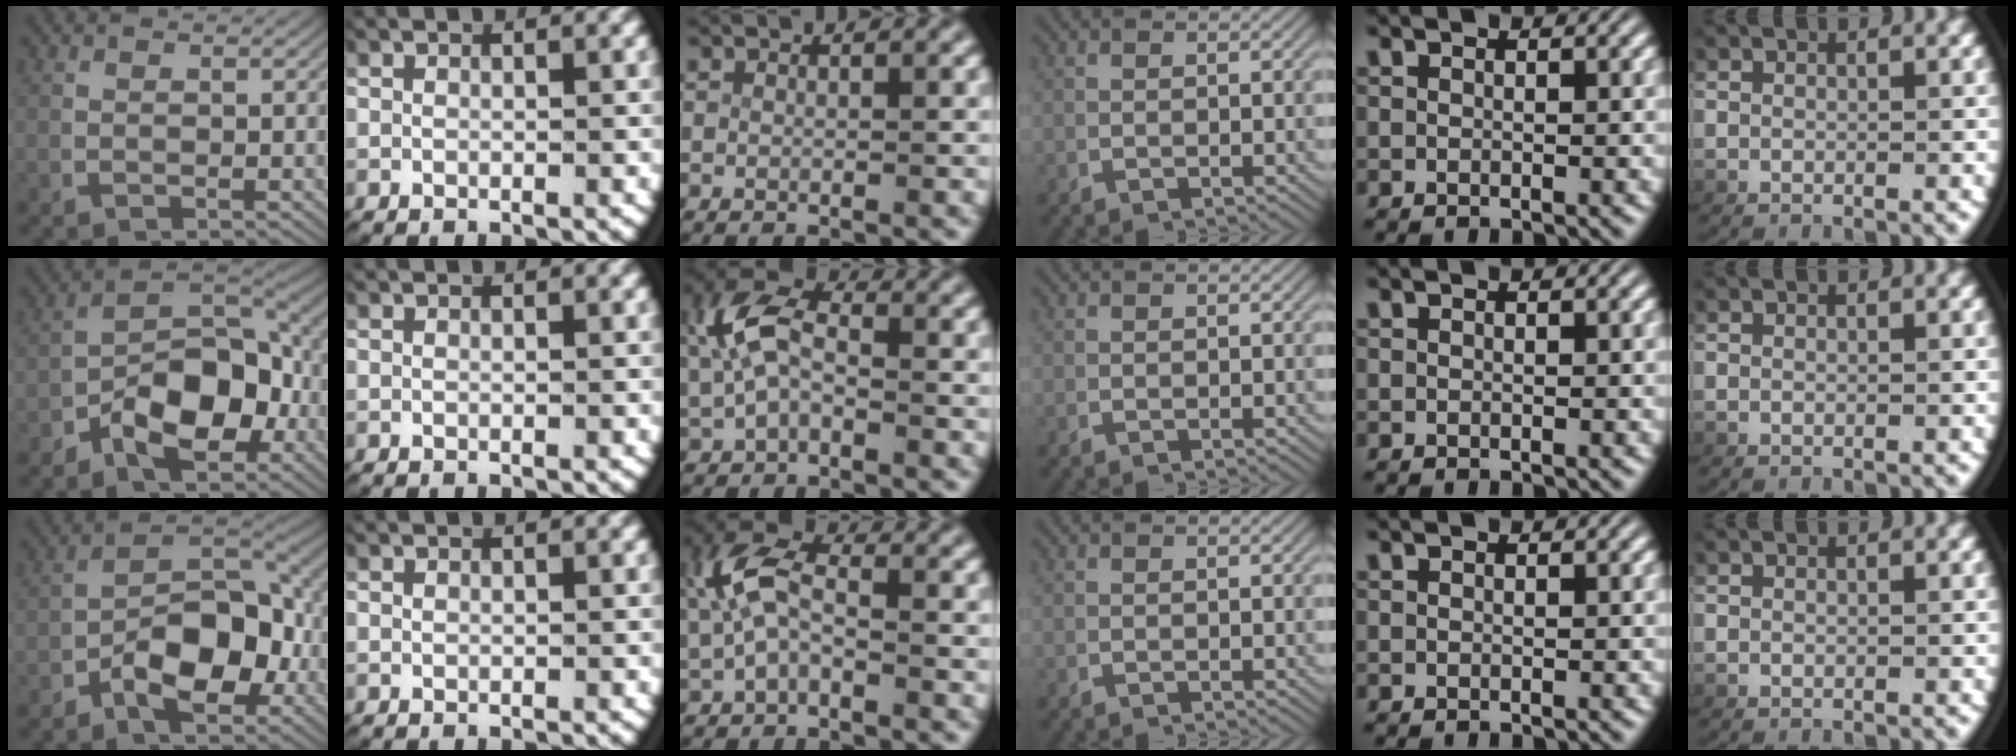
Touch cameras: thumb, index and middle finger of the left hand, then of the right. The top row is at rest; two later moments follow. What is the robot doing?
{"motion": "lift_and_place", "object": "fork"}